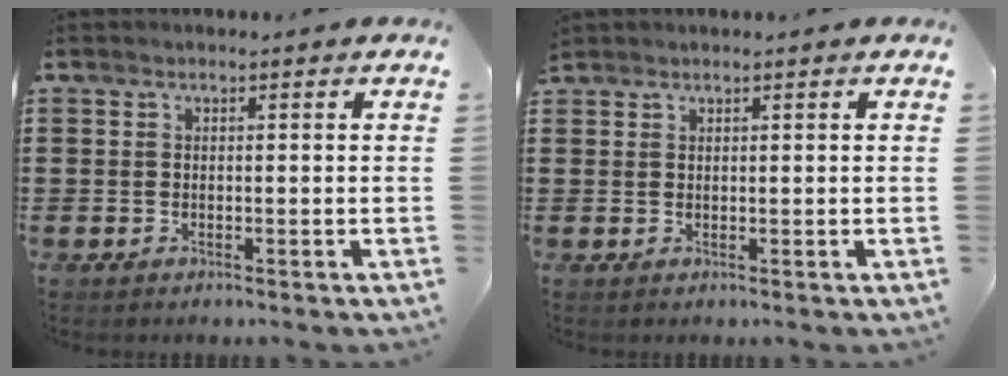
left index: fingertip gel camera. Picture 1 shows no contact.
{"total": 1.0, "force": [1.0, 0.1, 0.0], "torque": [-0.002, 0.000, 0.020]}